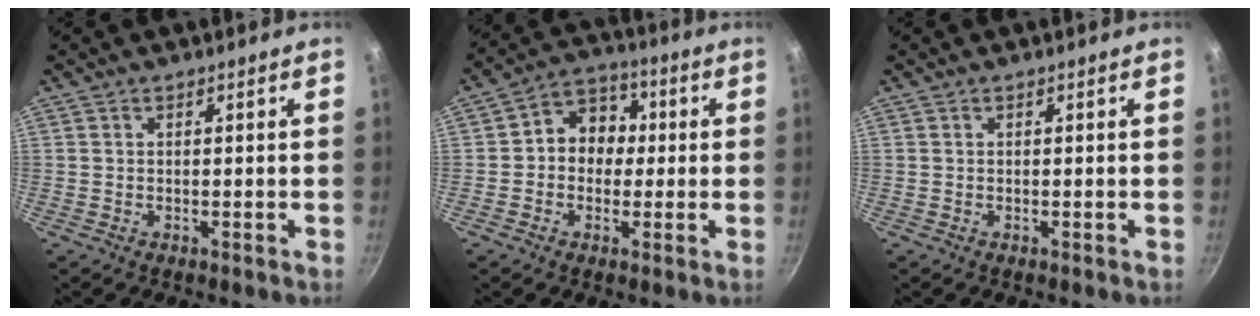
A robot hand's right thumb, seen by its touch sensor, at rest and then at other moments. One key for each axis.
{"total": 9.1, "fx": 0.3, "fy": 7.6, "fz": 4.9, "tx": -0.026, "ty": 0.022, "tz": -0.012}
{"total": 0.0}